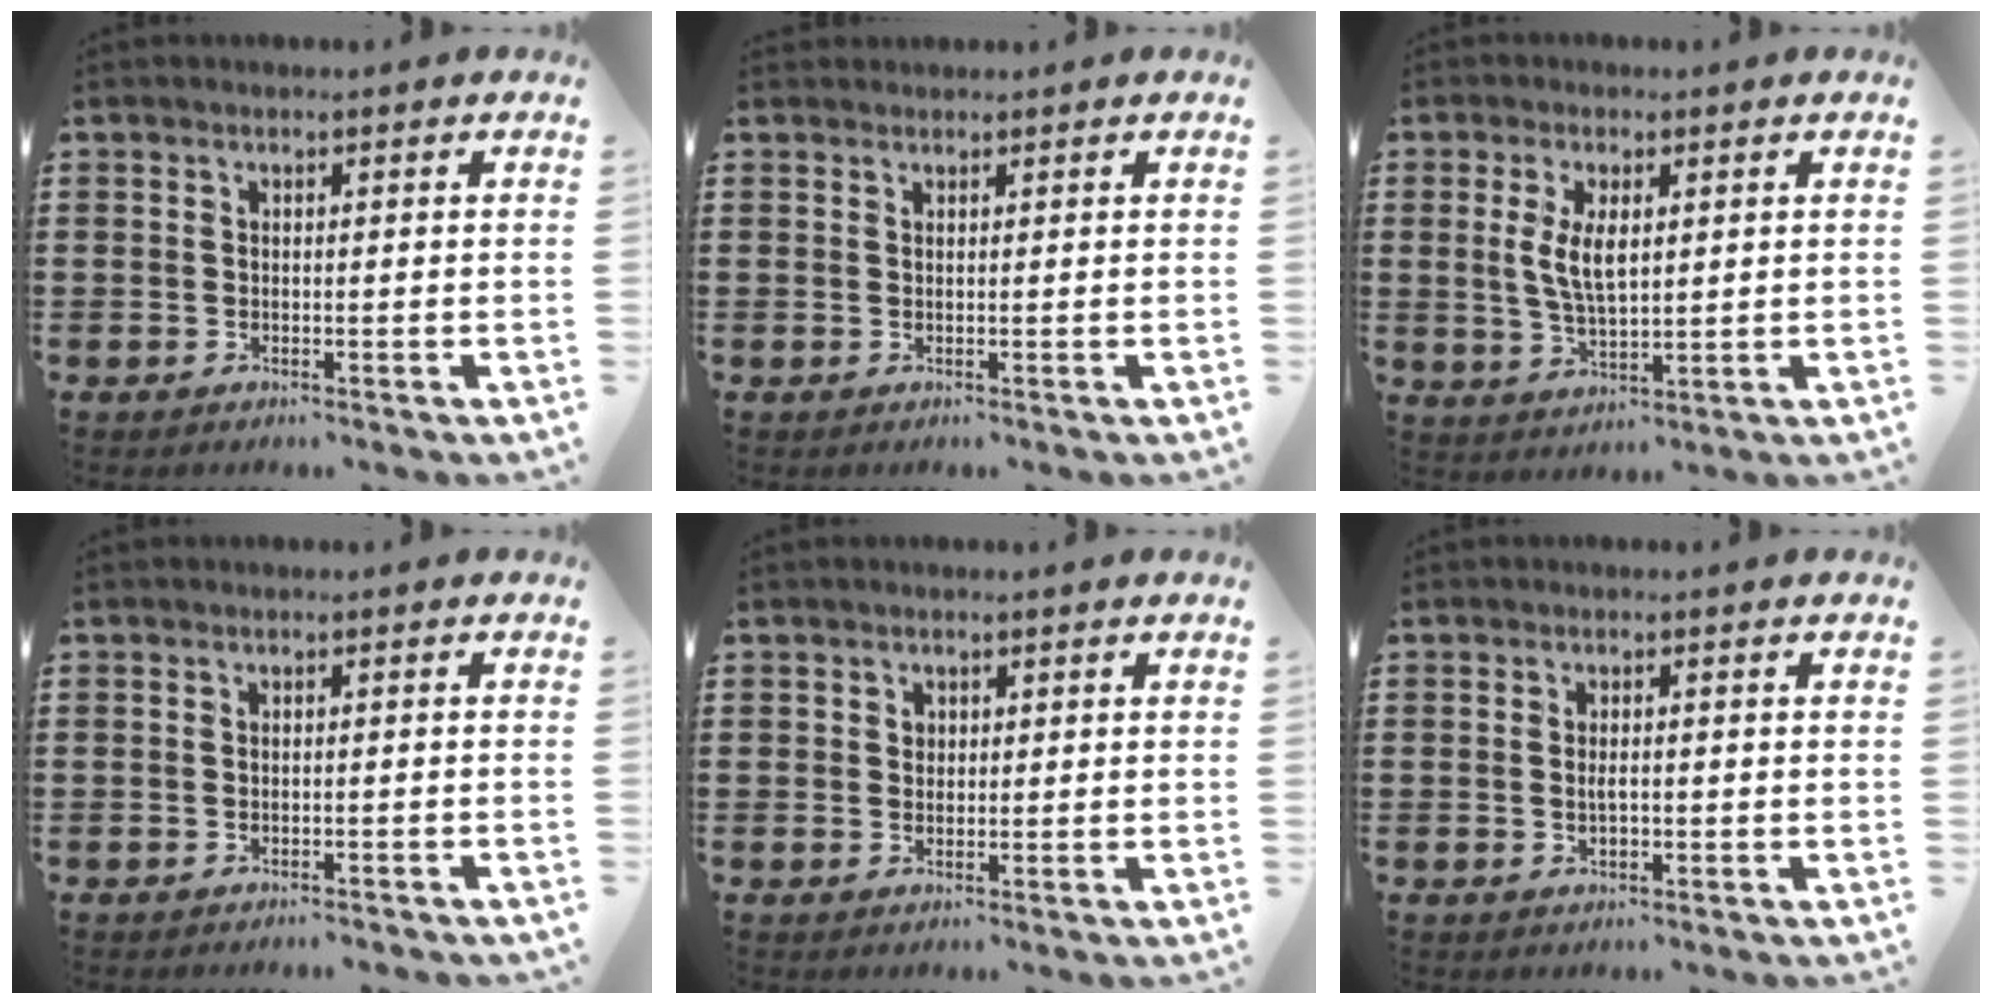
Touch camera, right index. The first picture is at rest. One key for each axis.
{"total": 0.6, "fx": 0.6, "fy": 0.2, "fz": -0.1, "tx": 0.003, "ty": 0.003, "tz": 0.011}
{"total": 5.6, "fx": 0.9, "fy": 2.5, "fz": 4.9, "tx": -0.108, "ty": 0.005, "tz": 0.013}
{"total": 0.8, "fx": -0.8, "fy": 0.0, "fz": 0.2, "tx": -0.006, "ty": -0.001, "tz": -0.016}
{"total": 1.1, "fx": 0.4, "fy": 1.0, "fz": 0.3, "tx": -0.008, "ty": 0.005, "tz": 0.008}
{"total": 1.9, "fx": -0.2, "fy": 0.7, "fz": 1.7, "tx": -0.032, "ty": 0.002, "tz": -0.005}